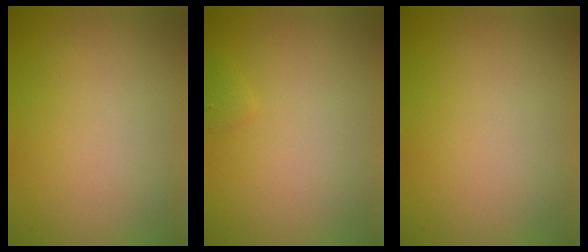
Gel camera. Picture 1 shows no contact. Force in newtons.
{"total": 0.6, "press": 0.6, "slide": 0.1}
{"total": 0.0}